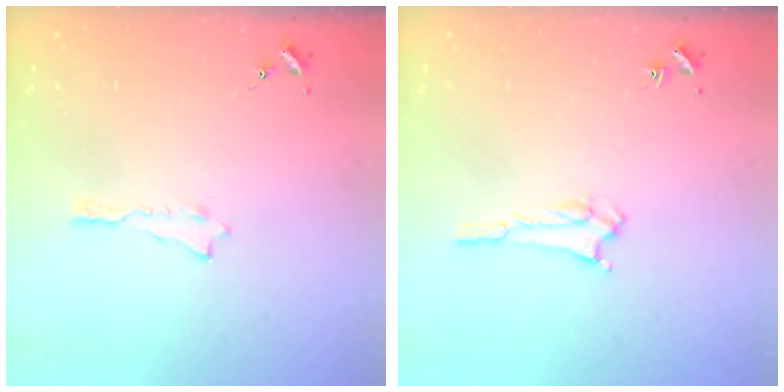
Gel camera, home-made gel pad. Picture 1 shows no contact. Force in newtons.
{"total": 1.5, "press": 1.5, "slide": 0.2}